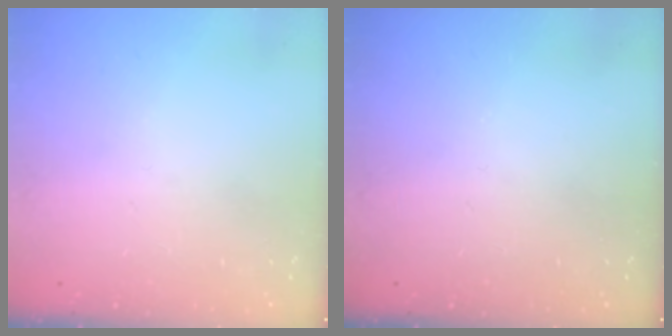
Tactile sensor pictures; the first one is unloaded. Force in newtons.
{"total": 0.0}